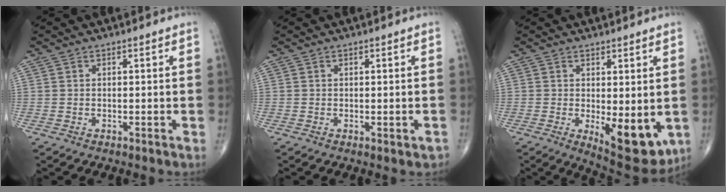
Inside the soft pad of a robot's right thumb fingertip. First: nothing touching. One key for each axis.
{"total": 1.3, "fx": -0.5, "fy": 0.6, "fz": 1.1, "tx": -0.006, "ty": -0.002, "tz": -0.004}
{"total": 10.3, "fx": -1.7, "fy": 4.3, "fz": 9.2, "tx": -0.109, "ty": -0.026, "tz": -0.009}